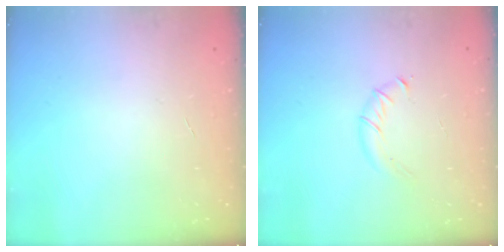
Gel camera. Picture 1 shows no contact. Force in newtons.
{"total": 4.2, "press": 4.1, "slide": 1.1}